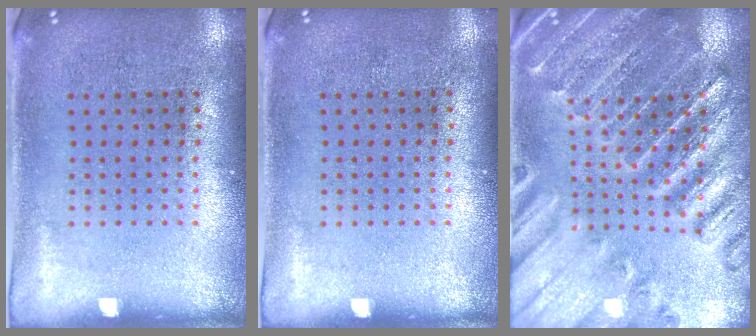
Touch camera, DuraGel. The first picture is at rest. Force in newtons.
{"total": 0.0}
{"total": 2.8, "press": 2.8, "slide": 0.3}